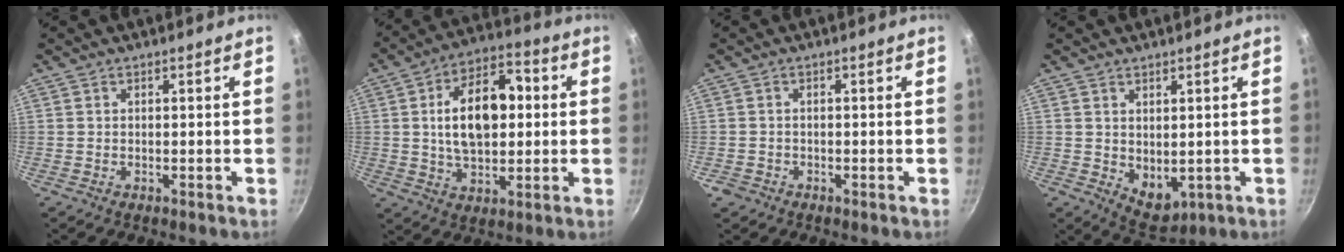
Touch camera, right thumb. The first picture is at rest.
{"total": 16.1, "force": [1.8, 9.3, 12.9], "torque": [-0.187, 0.017, 0.024]}
{"total": 1.4, "force": [-0.9, 1.1, 0.1], "torque": [0.001, 0.004, -0.018]}
{"total": 5.4, "force": [-0.3, 3.3, 4.3], "torque": [-0.052, -0.007, 0.018]}